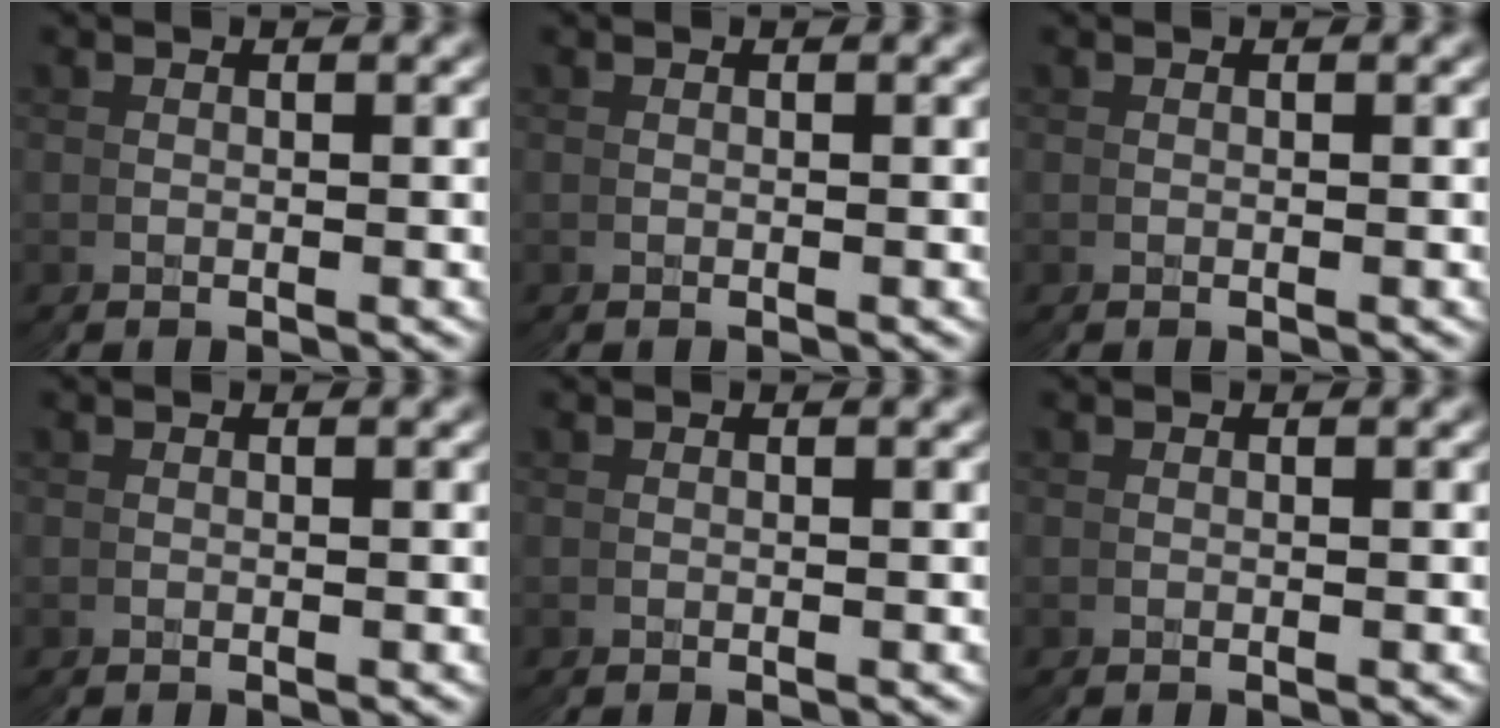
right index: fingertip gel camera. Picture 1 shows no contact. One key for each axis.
{"total": 0.0}
{"total": 0.0}
{"total": 0.0}
{"total": 1.8, "fx": 0.1, "fy": -1.7, "fz": -0.6, "tx": 0.020, "ty": -0.004, "tz": 0.010}
{"total": 0.0}